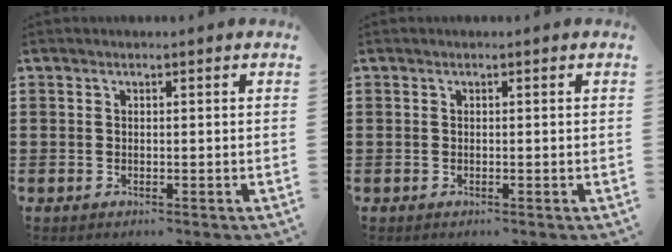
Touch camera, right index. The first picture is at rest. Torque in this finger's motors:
{"motor_torque": [0.00, 0.02, 0.00, 0.00]}